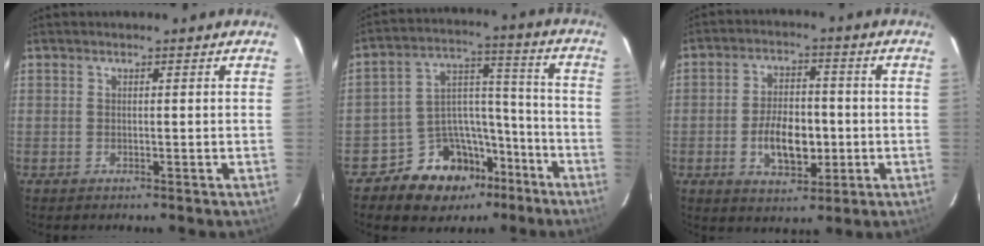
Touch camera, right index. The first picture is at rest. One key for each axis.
{"total": 13.2, "fx": -9.1, "fy": 8.7, "fz": 4.1, "tx": -0.075, "ty": 0.057, "tz": -0.134}
{"total": 9.3, "fx": -2.1, "fy": 5.2, "fz": 7.4, "tx": -0.142, "ty": 0.007, "tz": -0.025}